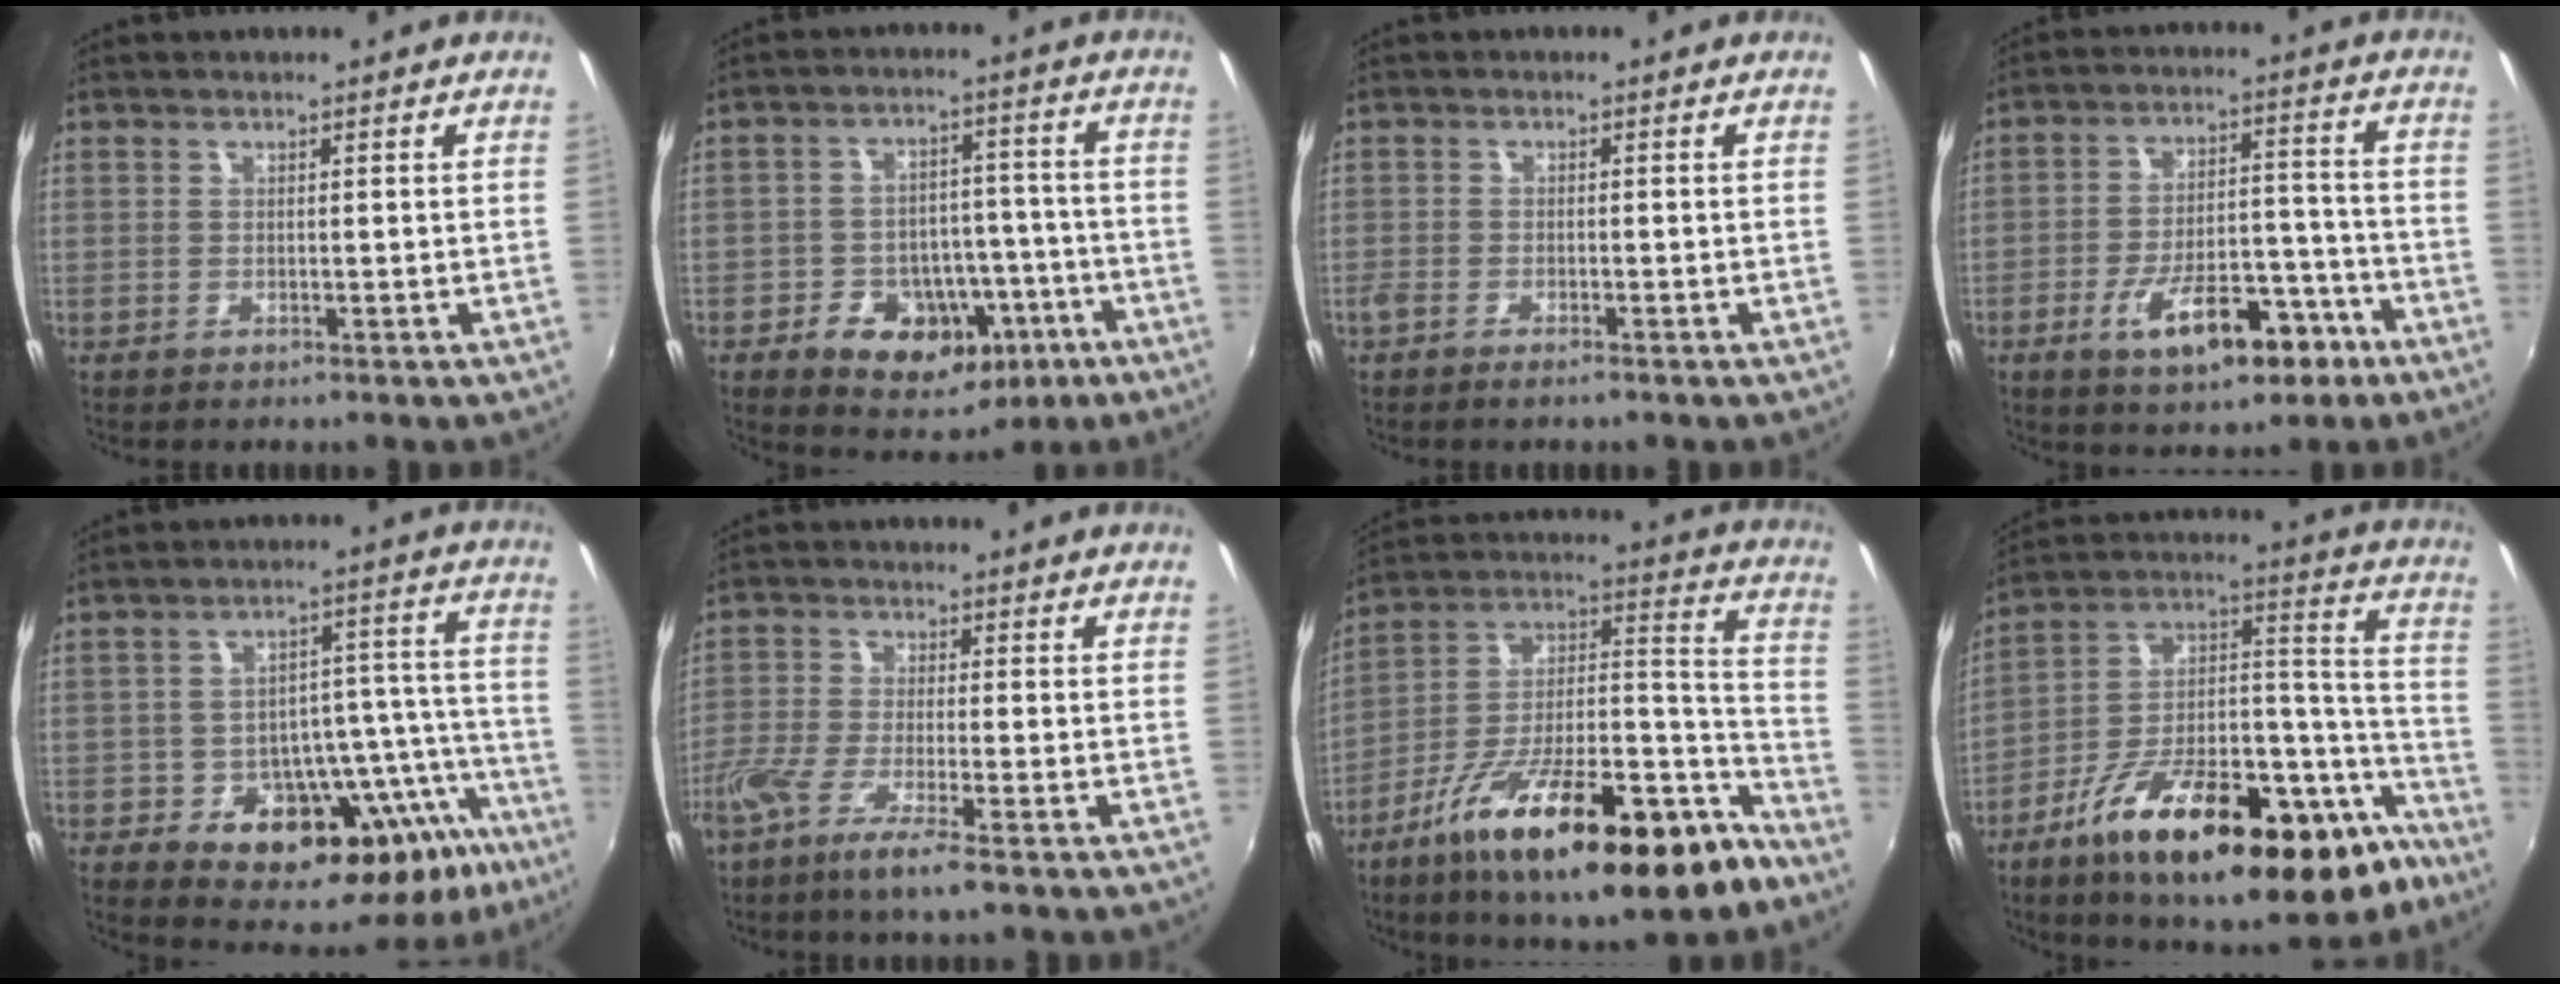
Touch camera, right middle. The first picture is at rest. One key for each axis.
{"total": 14.7, "fx": -7.4, "fy": 10.3, "fz": 7.5, "tx": -0.150, "ty": 0.029, "tz": -0.085}
{"total": 2.3, "fx": -1.9, "fy": 0.4, "fz": 1.3, "tx": -0.034, "ty": -0.004, "tz": -0.038}
{"total": 13.4, "fx": -7.4, "fy": 5.8, "fz": 9.6, "tx": -0.167, "ty": 0.013, "tz": -0.104}
{"total": 20.9, "fx": -12.0, "fy": 12.0, "fz": 12.3, "tx": -0.169, "ty": 0.022, "tz": -0.145}
{"total": 7.6, "fx": -5.1, "fy": 0.3, "fz": 5.7, "tx": -0.129, "ty": -0.017, "tz": -0.102}
{"total": 26.7, "fx": -16.4, "fy": 7.9, "fz": 19.5, "tx": -0.303, "ty": -0.013, "tz": -0.264}
{"total": 30.8, "fx": -19.4, "fy": 11.6, "fz": 20.9, "tx": -0.300, "ty": 0.021, "tz": -0.296}